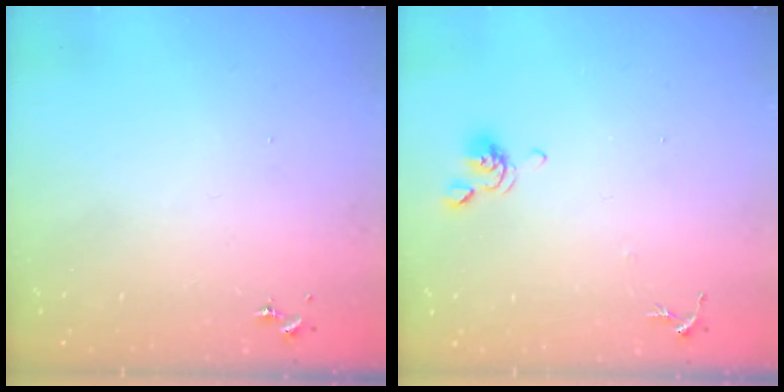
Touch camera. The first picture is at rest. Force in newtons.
{"total": 6.9, "press": 6.7, "slide": 1.6}